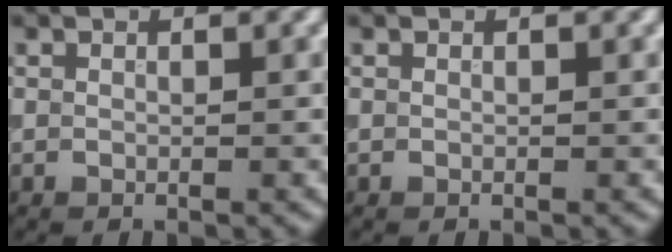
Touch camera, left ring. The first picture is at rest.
{"total": 0.0}